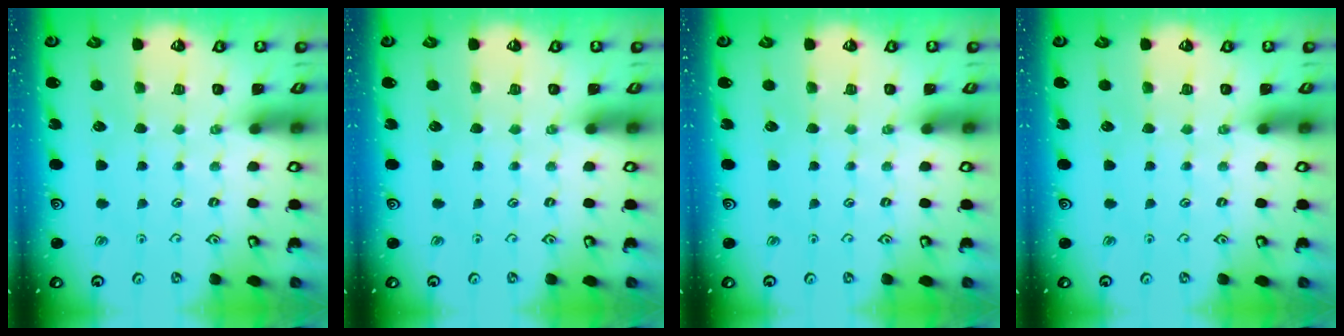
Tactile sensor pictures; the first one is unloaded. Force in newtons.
{"total": 0.0}
{"total": 0.0}
{"total": 0.0}